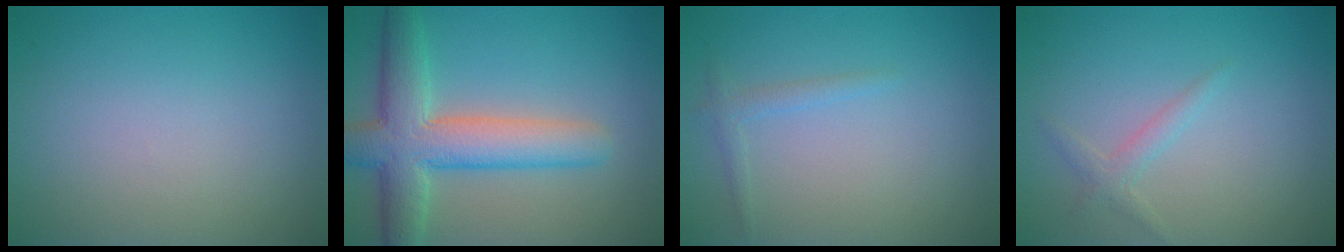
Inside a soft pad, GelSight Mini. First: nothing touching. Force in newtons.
{"total": 7.5, "press": 7.5, "slide": 0.2}
{"total": 1.1, "press": 1.1, "slide": 0.0}
{"total": 1.4, "press": 1.4, "slide": 0.1}